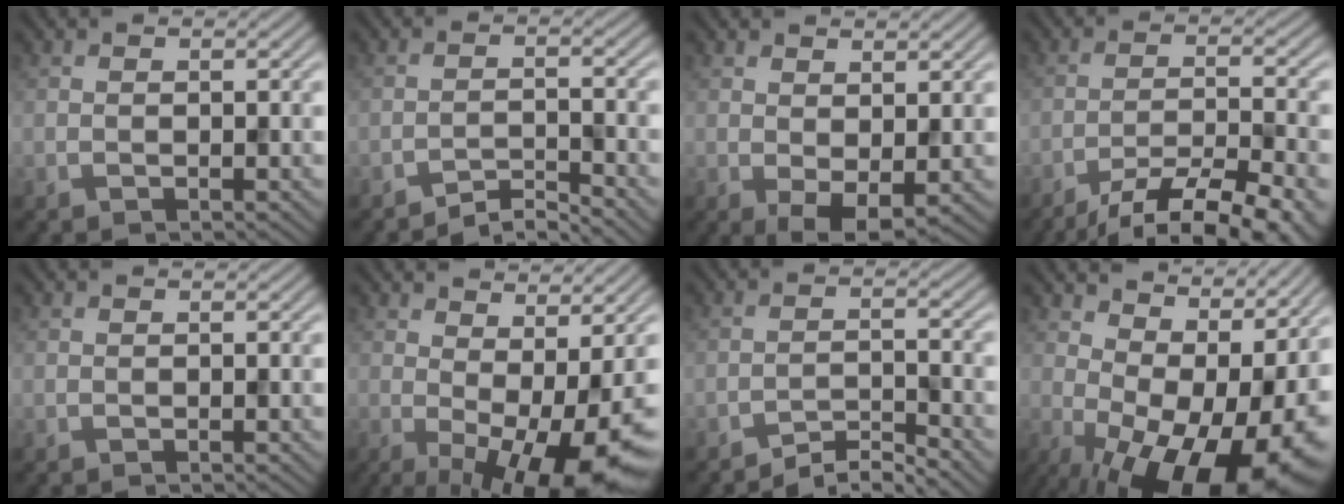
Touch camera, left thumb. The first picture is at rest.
{"total": 3.1, "force": [-2.9, 0.2, 1.2], "torque": [-0.016, 0.006, -0.059]}
{"total": 3.3, "force": [0.4, 1.6, 2.8], "torque": [-0.055, -0.008, 0.013]}
{"total": 12.4, "force": [-9.6, 2.5, 7.4], "torque": [-0.127, -0.012, -0.135]}
{"total": 0.0}
{"total": 11.6, "force": [-1.9, 4.1, 10.7], "torque": [-0.146, 0.000, -0.019]}
{"total": 3.6, "force": [-3.3, 0.3, 1.5], "torque": [-0.022, 0.005, -0.065]}
{"total": 16.5, "force": [0.1, 8.5, 14.1], "torque": [-0.167, -0.005, 0.024]}